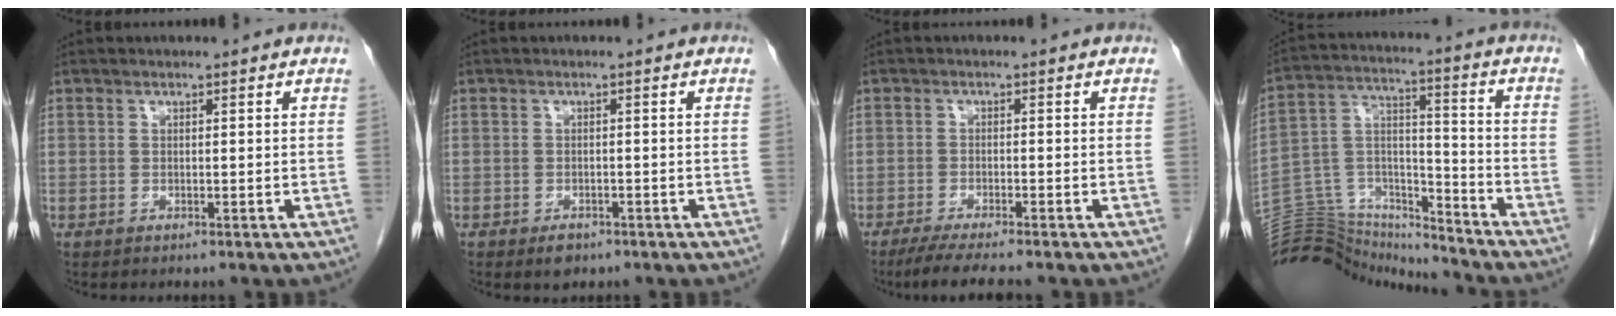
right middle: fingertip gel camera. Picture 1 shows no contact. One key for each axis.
{"total": 1.9, "fx": -1.3, "fy": 1.1, "fz": 0.9, "tx": -0.014, "ty": 0.000, "tz": -0.010}
{"total": 5.9, "fx": -4.9, "fy": 0.1, "fz": 3.4, "tx": -0.053, "ty": -0.016, "tz": -0.080}
{"total": 16.9, "fx": -16.7, "fy": 2.1, "fz": 1.6, "tx": -0.028, "ty": 0.058, "tz": -0.280}